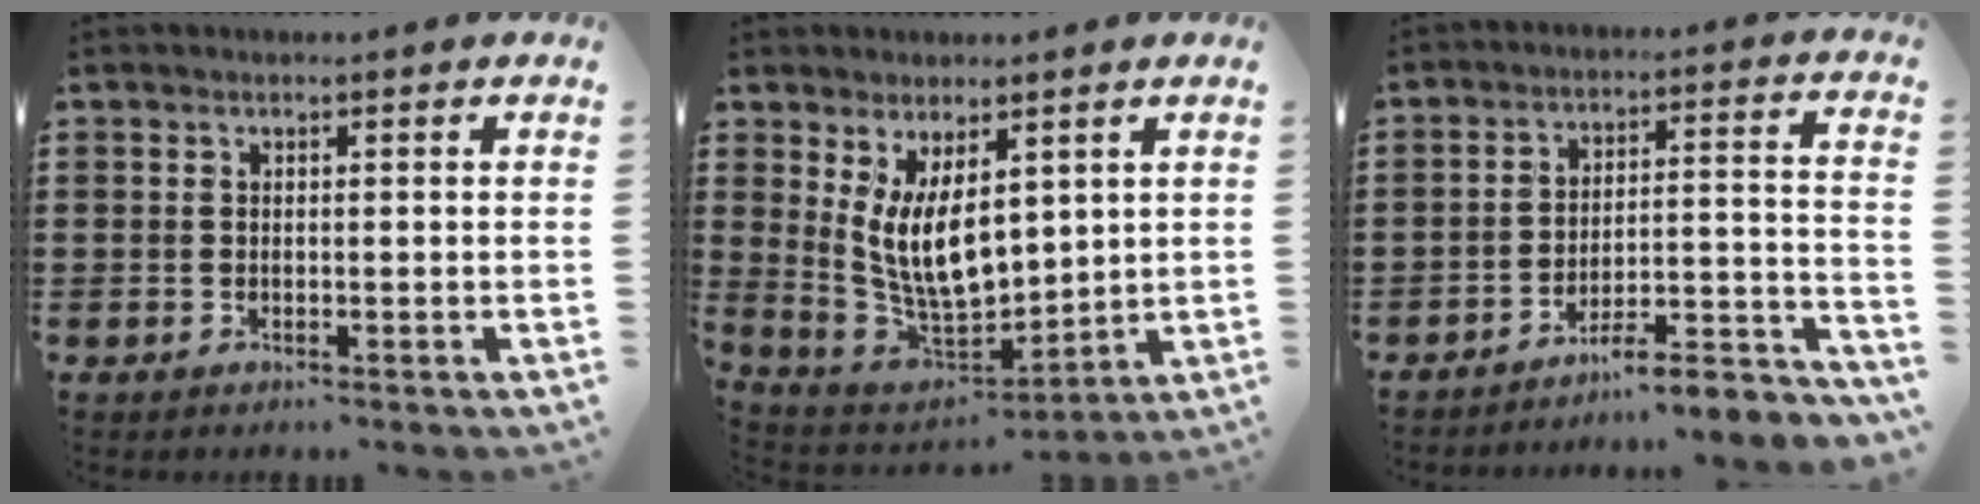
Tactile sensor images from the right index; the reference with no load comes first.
{"total": 8.7, "force": [2.8, 4.4, 7.1], "torque": [-0.169, -0.020, 0.049]}
{"total": 6.3, "force": [-5.8, 0.5, 2.5], "torque": [-0.036, -0.007, -0.115]}